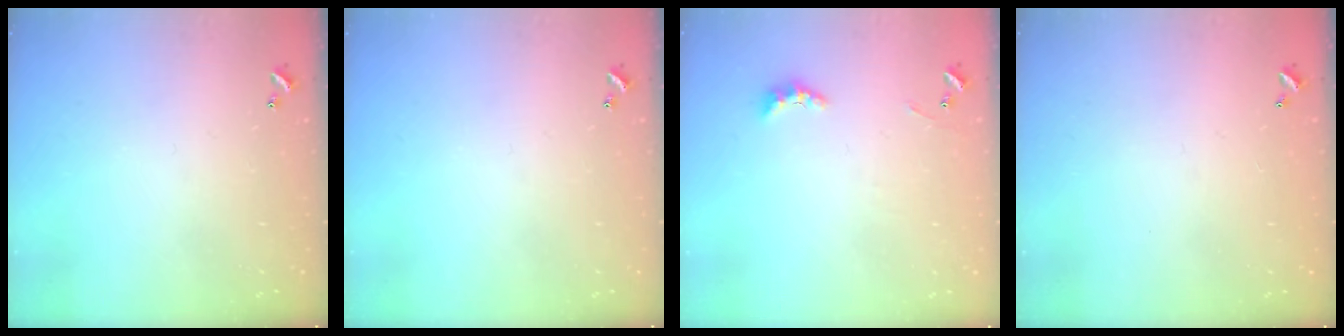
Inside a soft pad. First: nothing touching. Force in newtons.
{"total": 0.0}
{"total": 4.2, "press": 4.1, "slide": 0.7}
{"total": 3.0, "press": 3.0, "slide": 0.1}